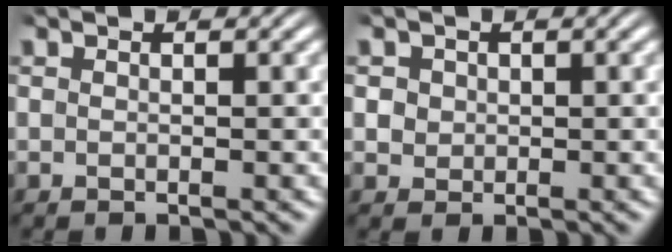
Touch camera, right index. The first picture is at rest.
{"total": 2.3, "force": [0.3, 2.1, 0.7], "torque": [-0.022, -0.007, 0.009]}